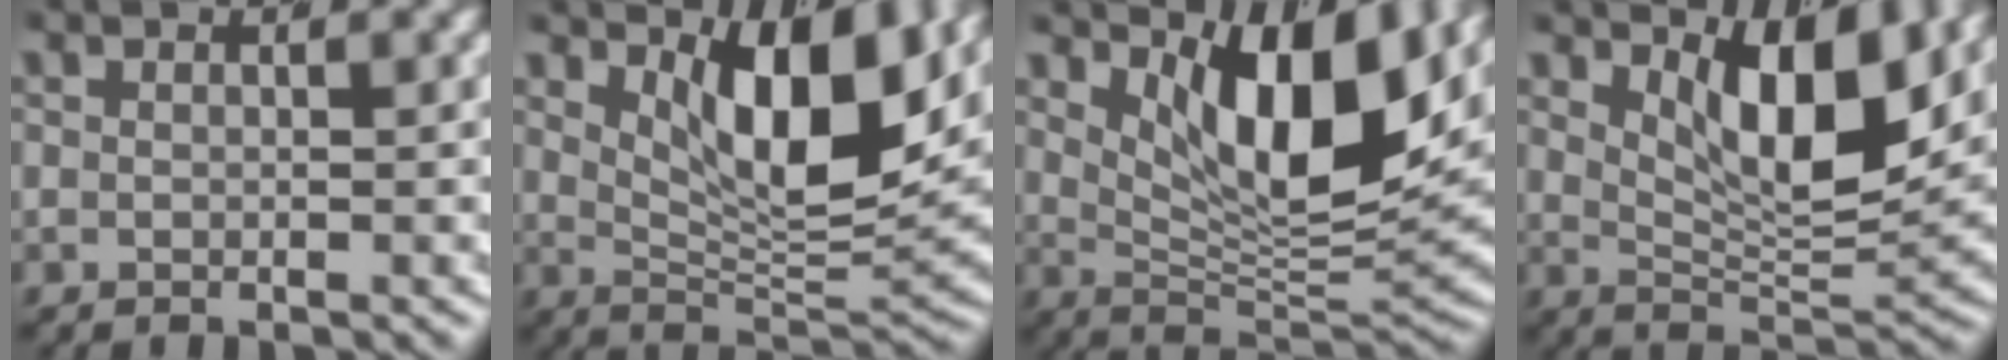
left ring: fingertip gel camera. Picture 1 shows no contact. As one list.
[{"total": 9.8, "force": [4.4, 3.4, 8.0], "torque": [-0.128, -0.011, 0.073]}, {"total": 11.4, "force": [4.7, 4.3, 9.5], "torque": [-0.144, -0.003, 0.077]}, {"total": 8.3, "force": [4.1, 2.8, 6.7], "torque": [-0.108, -0.014, 0.069]}]